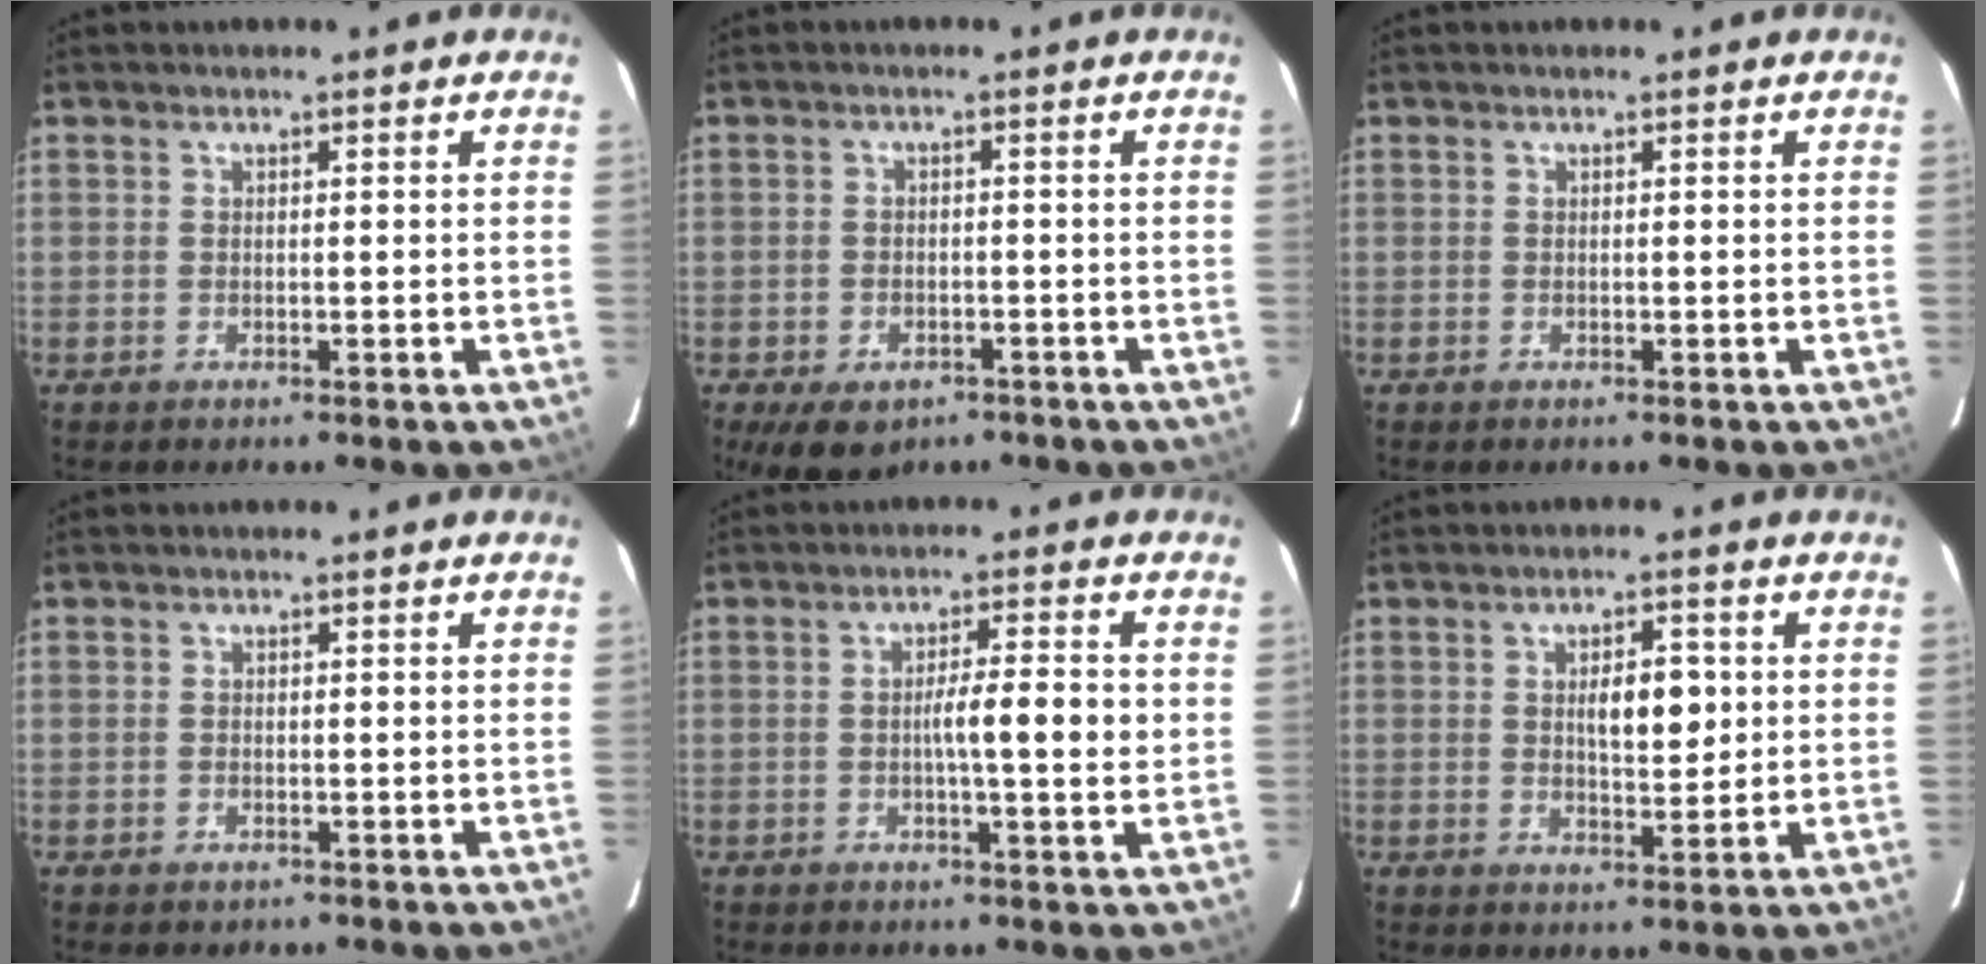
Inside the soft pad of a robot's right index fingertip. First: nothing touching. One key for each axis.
{"total": 7.4, "fx": -4.9, "fy": 4.5, "fz": 3.3, "tx": -0.055, "ty": -0.003, "tz": -0.068}
{"total": 0.0}
{"total": 0.6, "fx": -0.4, "fy": 0.5, "fz": 0.1, "tx": -0.009, "ty": 0.001, "tz": -0.004}
{"total": 5.8, "fx": -0.1, "fy": 0.3, "fz": 5.8, "tx": -0.091, "ty": 0.005, "tz": -0.004}
{"total": 5.6, "fx": 0.9, "fy": 2.1, "fz": 5.1, "tx": -0.079, "ty": 0.003, "tz": 0.018}